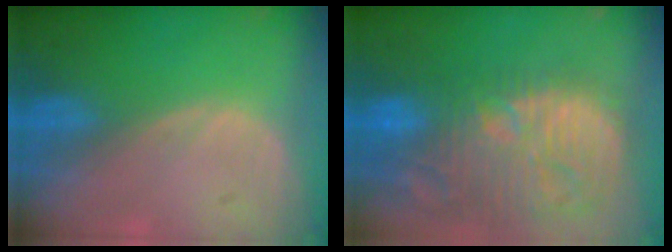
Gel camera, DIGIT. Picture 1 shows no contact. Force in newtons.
{"total": 15.3, "press": 13.3, "slide": 7.5}